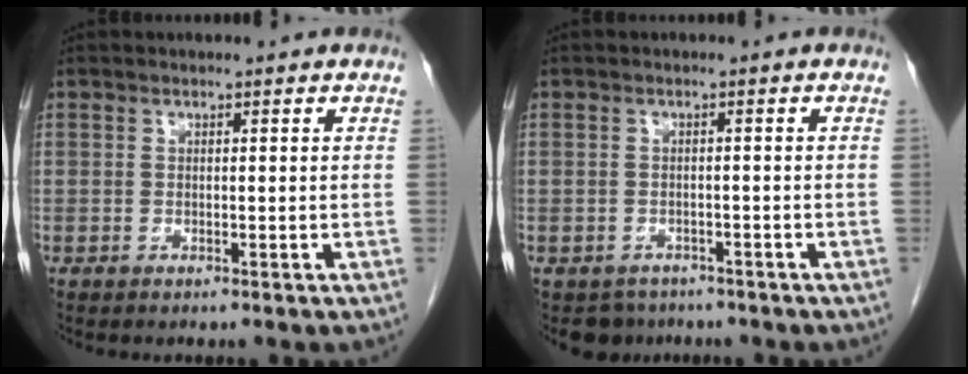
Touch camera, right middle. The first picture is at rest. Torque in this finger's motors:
{"motor_torque": [-0.02, 0.02, -0.04, -0.02]}